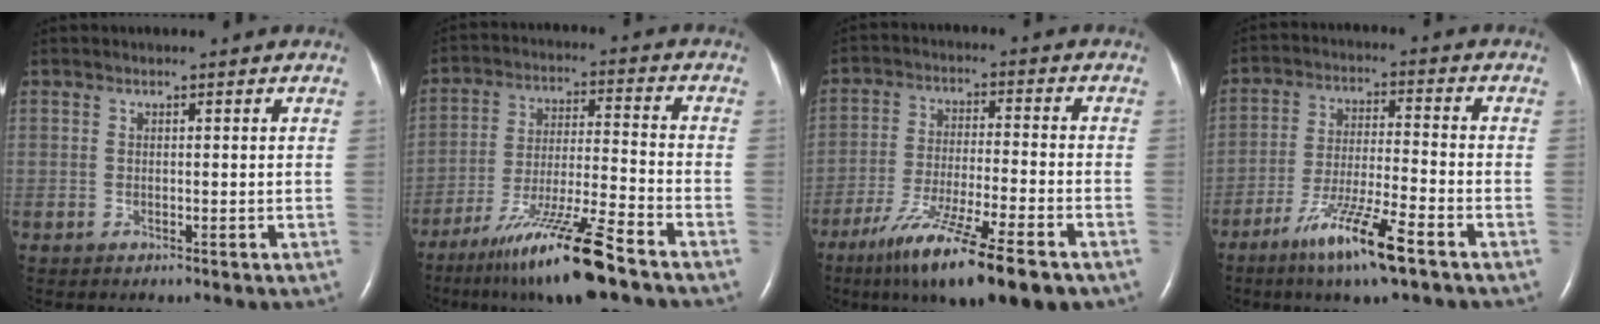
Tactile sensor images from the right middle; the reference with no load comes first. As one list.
[{"total": 13.5, "force": [-9.5, -0.2, 9.6], "torque": [-0.183, -0.031, -0.167]}, {"total": 15.9, "force": [-10.4, 1.3, 11.9], "torque": [-0.193, -0.042, -0.174]}, {"total": 10.8, "force": [-6.7, 0.3, 8.5], "torque": [-0.163, -0.026, -0.122]}]